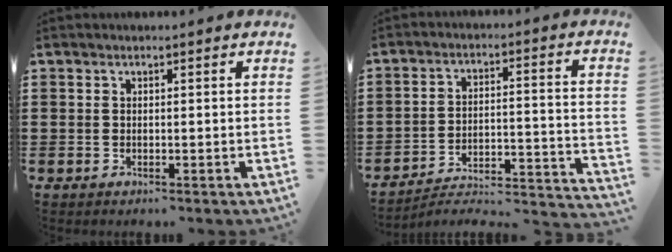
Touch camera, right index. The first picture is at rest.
{"total": 2.8, "force": [-2.5, 0.3, 1.3], "torque": [-0.035, -0.019, -0.062]}